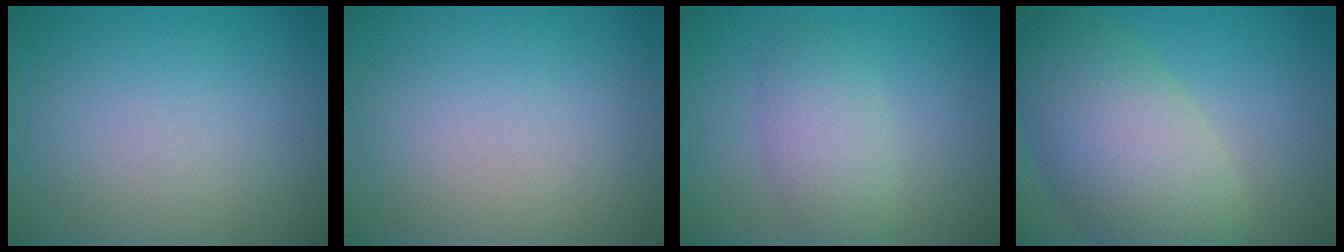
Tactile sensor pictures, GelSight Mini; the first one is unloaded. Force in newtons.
{"total": 0.0}
{"total": 3.5, "press": 3.5, "slide": 0.1}
{"total": 9.8, "press": 9.8, "slide": 0.3}